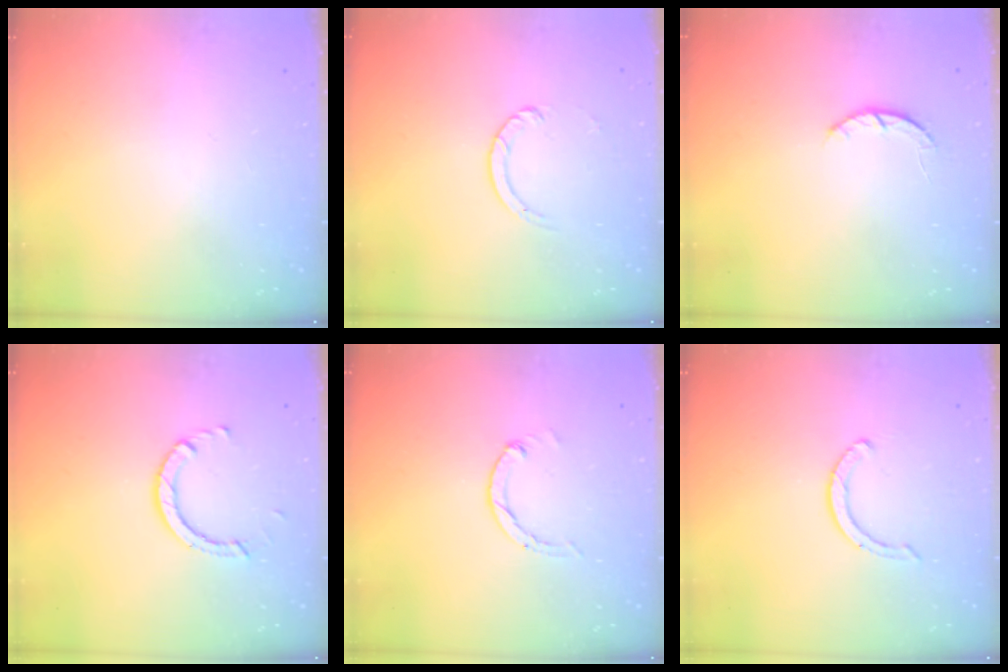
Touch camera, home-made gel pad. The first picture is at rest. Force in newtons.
{"total": 2.7, "press": 2.7, "slide": 0.3}
{"total": 2.6, "press": 2.5, "slide": 0.4}
{"total": 3.1, "press": 3.1, "slide": 0.1}
{"total": 0.0}
{"total": 2.9, "press": 2.9, "slide": 0.4}